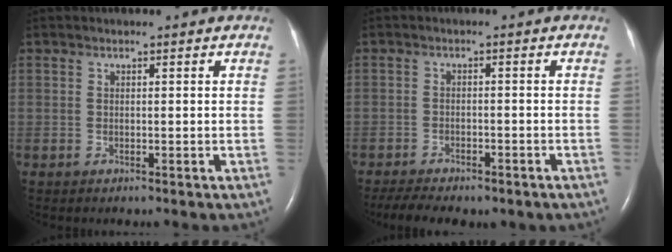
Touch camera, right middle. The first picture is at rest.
{"total": 9.4, "force": [-7.3, 3.4, 4.8], "torque": [-0.085, -0.003, -0.100]}